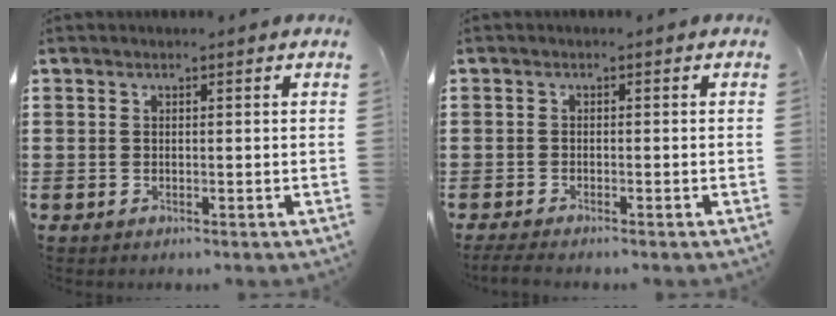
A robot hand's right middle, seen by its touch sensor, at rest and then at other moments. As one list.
[{"total": 1.1, "force": [-1.0, -0.1, 0.5], "torque": [-0.008, -0.002, -0.018]}]